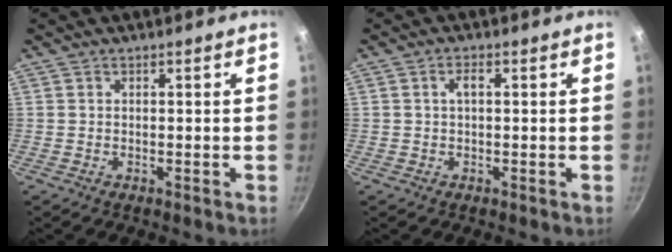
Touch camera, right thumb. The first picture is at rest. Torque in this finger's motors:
{"motor_torque": [0.22, 1.00, 0.40, 0.18, 0.00]}